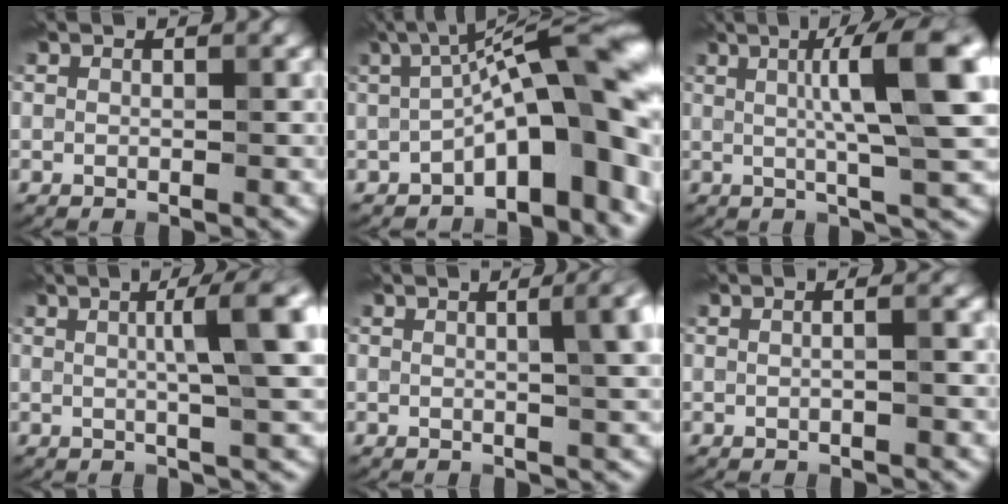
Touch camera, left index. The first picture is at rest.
{"total": 14.1, "force": [-1.2, 4.7, 13.2], "torque": [-0.157, 0.036, -0.027]}
{"total": 9.4, "force": [2.1, 1.5, 9.1], "torque": [-0.113, 0.016, 0.029]}
{"total": 6.8, "force": [1.5, 1.2, 6.6], "torque": [-0.075, 0.021, 0.019]}
{"total": 6.1, "force": [1.4, 2.6, 5.4], "torque": [-0.022, 0.030, 0.007]}
{"total": 1.7, "force": [0.2, 0.6, 1.6], "torque": [-0.008, 0.000, -0.007]}